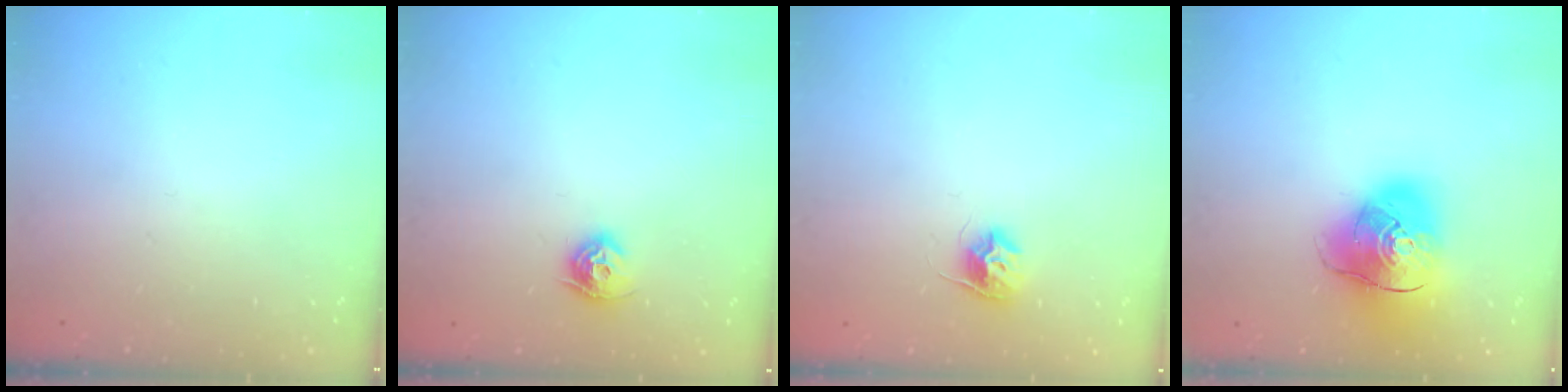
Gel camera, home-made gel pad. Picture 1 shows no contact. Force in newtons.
{"total": 7.8, "press": 7.8, "slide": 0.4}
{"total": 8.3, "press": 8.2, "slide": 0.6}
{"total": 14.8, "press": 14.7, "slide": 2.1}